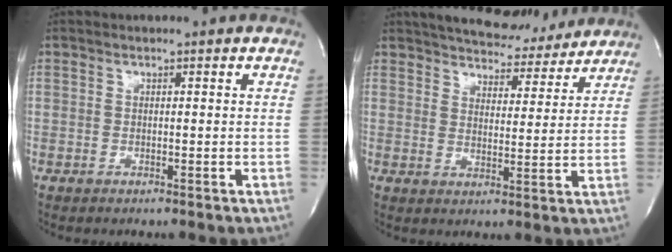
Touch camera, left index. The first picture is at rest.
{"total": 12.0, "force": [11.0, 3.7, 3.0], "torque": [-0.031, 0.000, 0.146]}